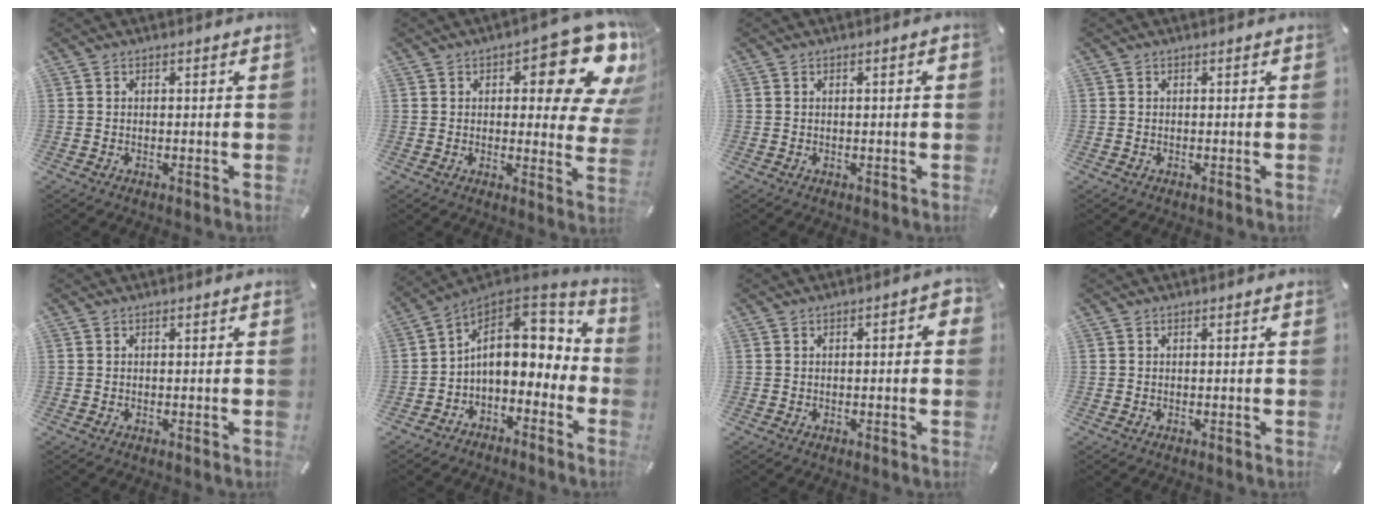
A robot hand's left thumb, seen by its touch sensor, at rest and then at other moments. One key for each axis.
{"total": 16.3, "fx": 7.6, "fy": 6.5, "fz": 12.9, "tx": -0.151, "ty": -0.060, "tz": 0.121}
{"total": 1.6, "fx": 0.2, "fy": 0.2, "fz": 1.5, "tx": -0.026, "ty": -0.001, "tz": 0.003}
{"total": 0.0}
{"total": 0.0}
{"total": 14.4, "fx": 1.9, "fy": 9.6, "fz": 10.5, "tx": -0.159, "ty": -0.010, "tz": 0.037}
{"total": 3.1, "fx": -0.1, "fy": 1.2, "fz": 2.8, "tx": -0.035, "ty": 0.002, "tz": -0.006}
{"total": 0.0}